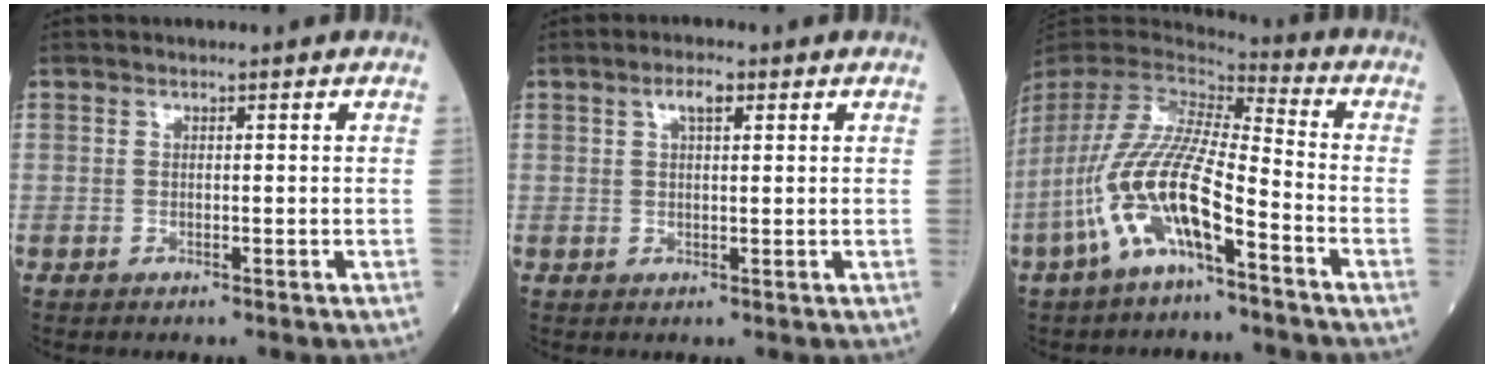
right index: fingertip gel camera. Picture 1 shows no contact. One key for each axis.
{"total": 2.7, "fx": 1.3, "fy": 0.8, "fz": 2.2, "tx": -0.048, "ty": 0.007, "tz": 0.024}
{"total": 15.6, "fx": -7.2, "fy": 3.3, "fz": 13.4, "tx": -0.289, "ty": -0.008, "tz": -0.138}